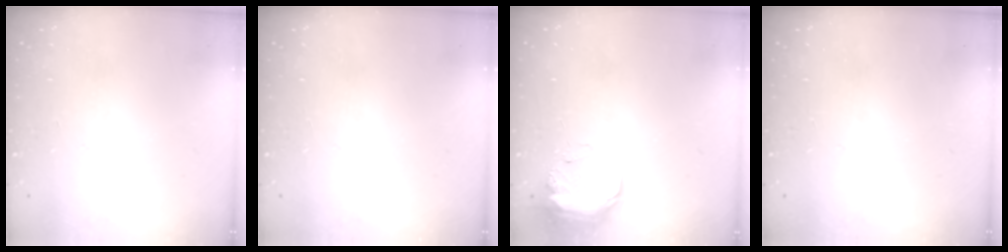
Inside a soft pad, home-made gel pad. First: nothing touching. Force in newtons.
{"total": 0.0}
{"total": 8.8, "press": 8.7, "slide": 1.2}
{"total": 0.0}